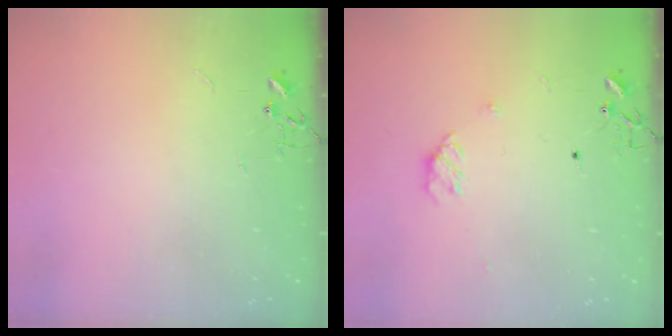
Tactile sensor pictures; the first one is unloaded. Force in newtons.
{"total": 6.9, "press": 6.9, "slide": 0.7}